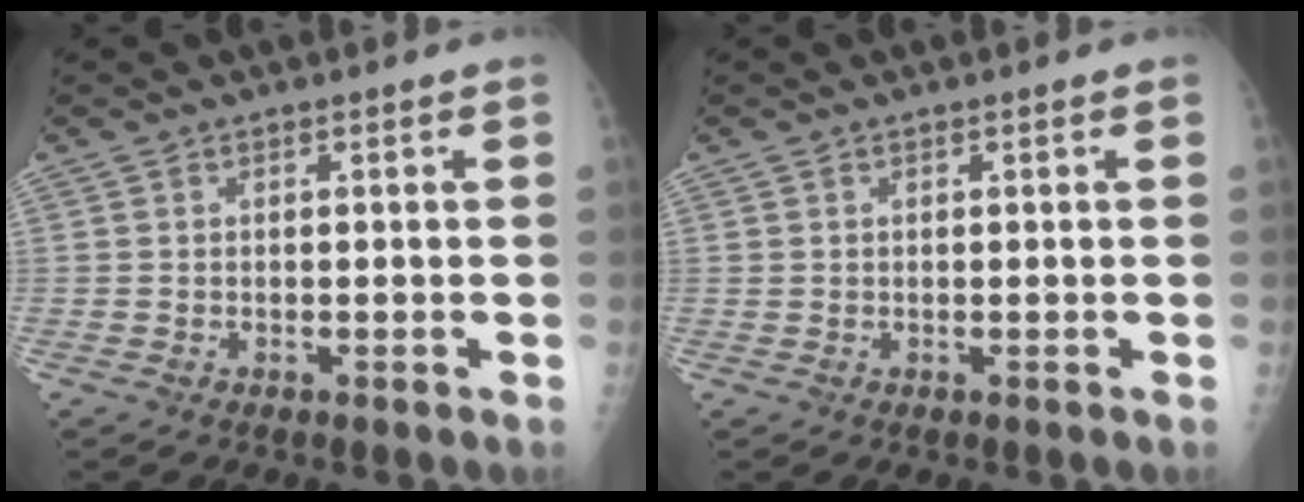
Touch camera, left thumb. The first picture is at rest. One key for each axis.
{"total": 0.0}